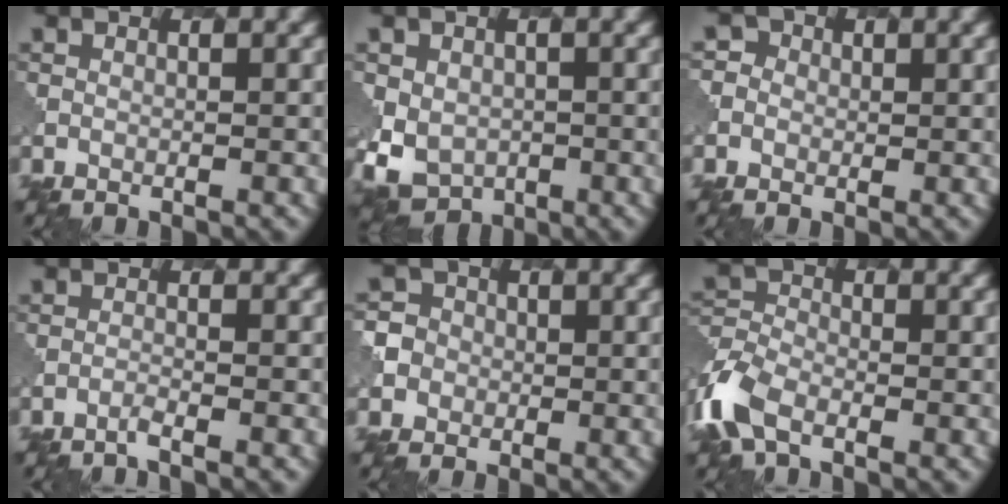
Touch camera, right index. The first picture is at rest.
{"total": 5.7, "force": [-0.9, 5.0, 2.7], "torque": [-0.055, -0.015, -0.006]}
{"total": 2.9, "force": [-0.1, 2.9, 0.5], "torque": [0.010, 0.014, -0.029]}
{"total": 0.6, "force": [-0.6, 0.0, 0.2], "torque": [-0.001, 0.001, -0.019]}
{"total": 3.8, "force": [-0.4, 3.7, 0.5], "torque": [0.004, 0.013, -0.027]}
{"total": 4.9, "force": [-2.8, 3.0, 2.8], "torque": [-0.075, -0.004, -0.066]}